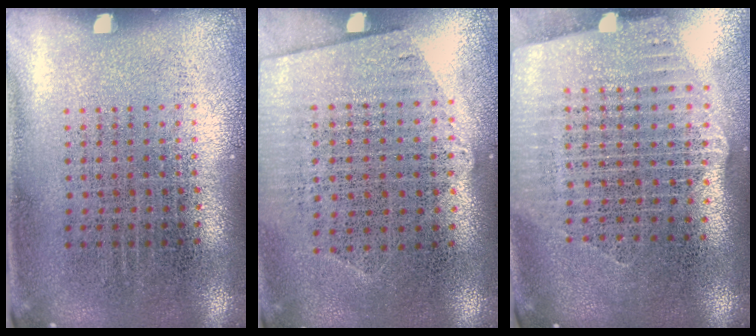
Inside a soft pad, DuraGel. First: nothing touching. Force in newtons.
{"total": 1.0, "press": 0.8, "slide": 0.5}
{"total": 2.7, "press": 2.3, "slide": 1.4}